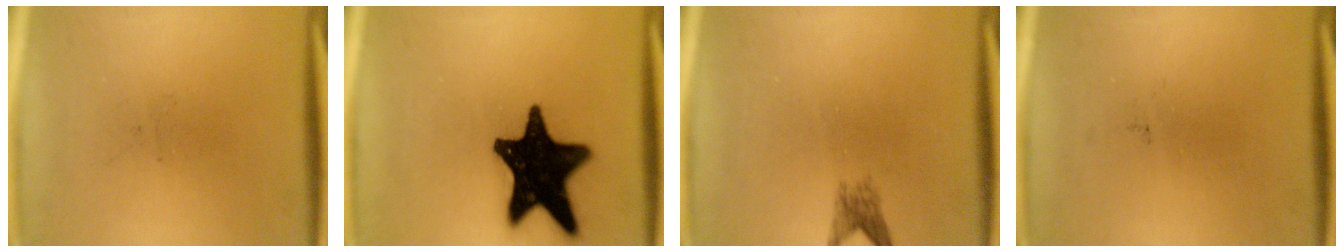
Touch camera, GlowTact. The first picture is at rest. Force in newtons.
{"total": 19.6}
{"total": 1.9}
{"total": 0.0}